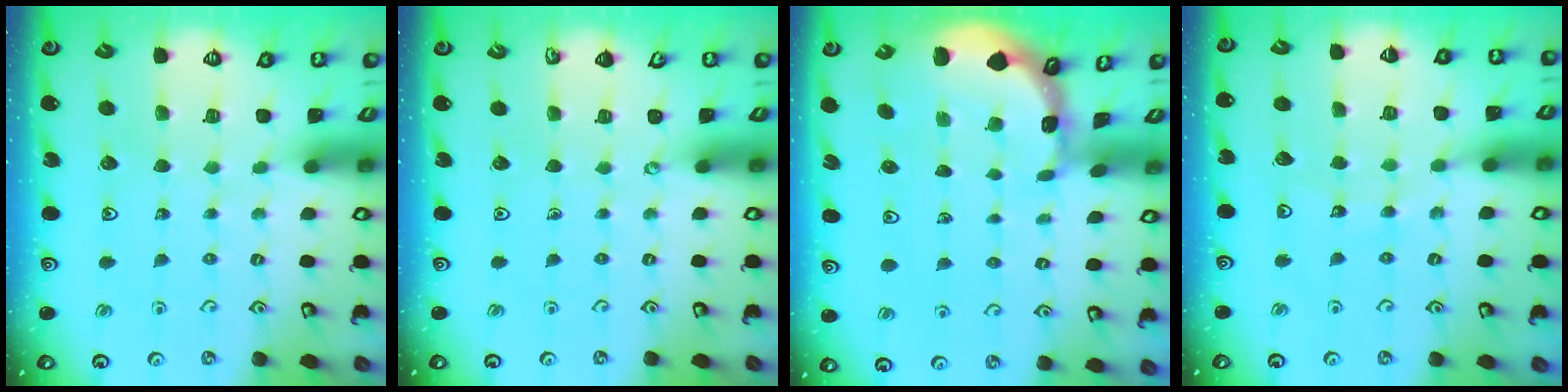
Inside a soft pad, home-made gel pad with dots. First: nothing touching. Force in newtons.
{"total": 0.0}
{"total": 1.0, "press": 1.0, "slide": 0.2}
{"total": 8.0, "press": 7.9, "slide": 1.0}